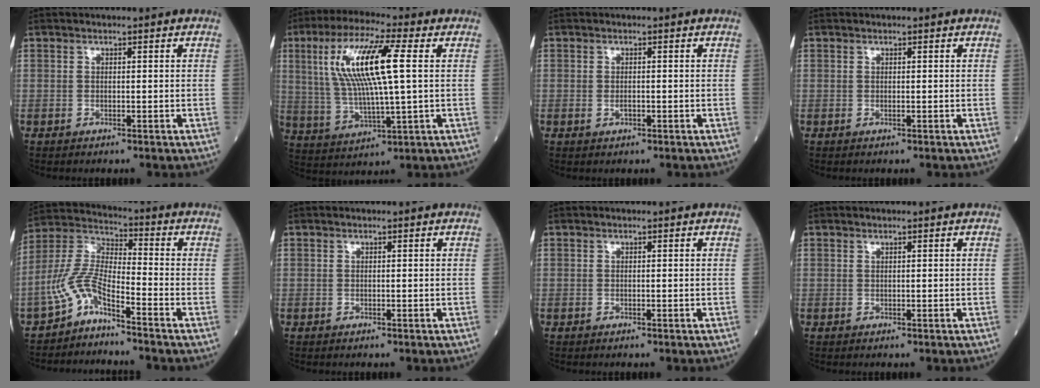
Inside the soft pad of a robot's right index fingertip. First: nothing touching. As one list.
[{"total": 14.6, "force": [3.3, 1.7, 14.1], "torque": [-0.289, 0.013, 0.060]}, {"total": 0.9, "force": [-0.3, 0.5, 0.7], "torque": [-0.016, 0.000, -0.004]}, {"total": 0.0}, {"total": 6.9, "force": [-5.0, 1.7, 4.5], "torque": [-0.110, 0.012, -0.109]}, {"total": 0.0}, {"total": 0.0}, {"total": 0.0}]